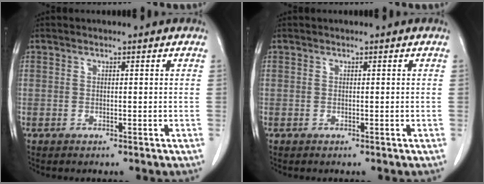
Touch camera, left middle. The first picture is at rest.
{"total": 0.0}